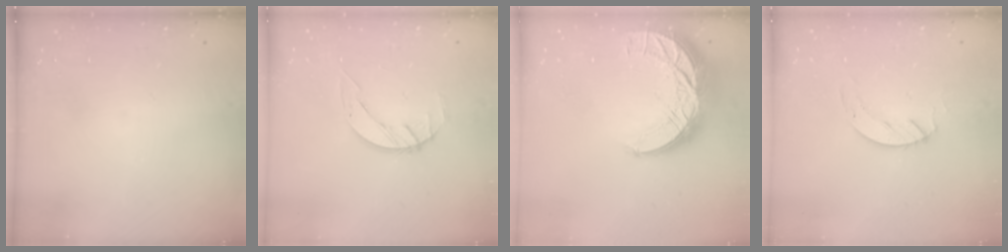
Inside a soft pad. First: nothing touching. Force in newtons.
{"total": 2.7, "press": 2.6, "slide": 0.4}
{"total": 18.0, "press": 17.9, "slide": 1.4}
{"total": 3.4, "press": 3.4, "slide": 0.3}